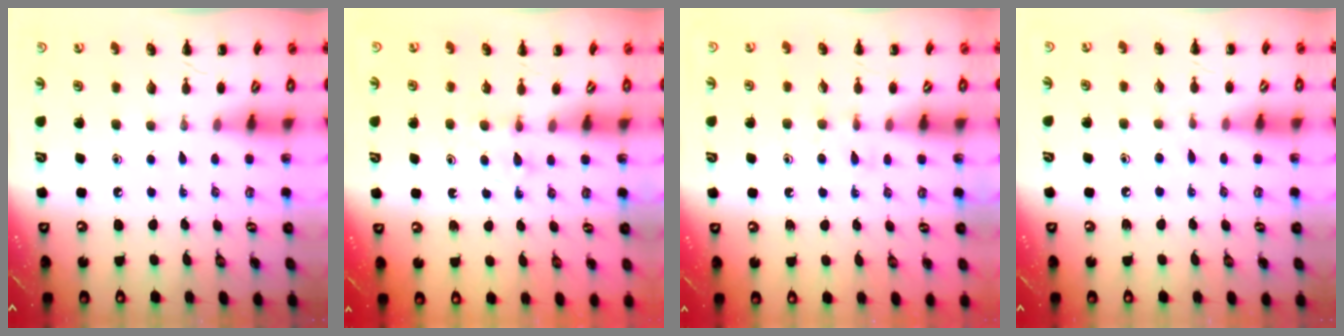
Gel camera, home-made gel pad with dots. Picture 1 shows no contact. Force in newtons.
{"total": 4.1, "press": 3.8, "slide": 1.5}
{"total": 4.7, "press": 4.3, "slide": 1.8}
{"total": 5.2, "press": 4.9, "slide": 1.7}